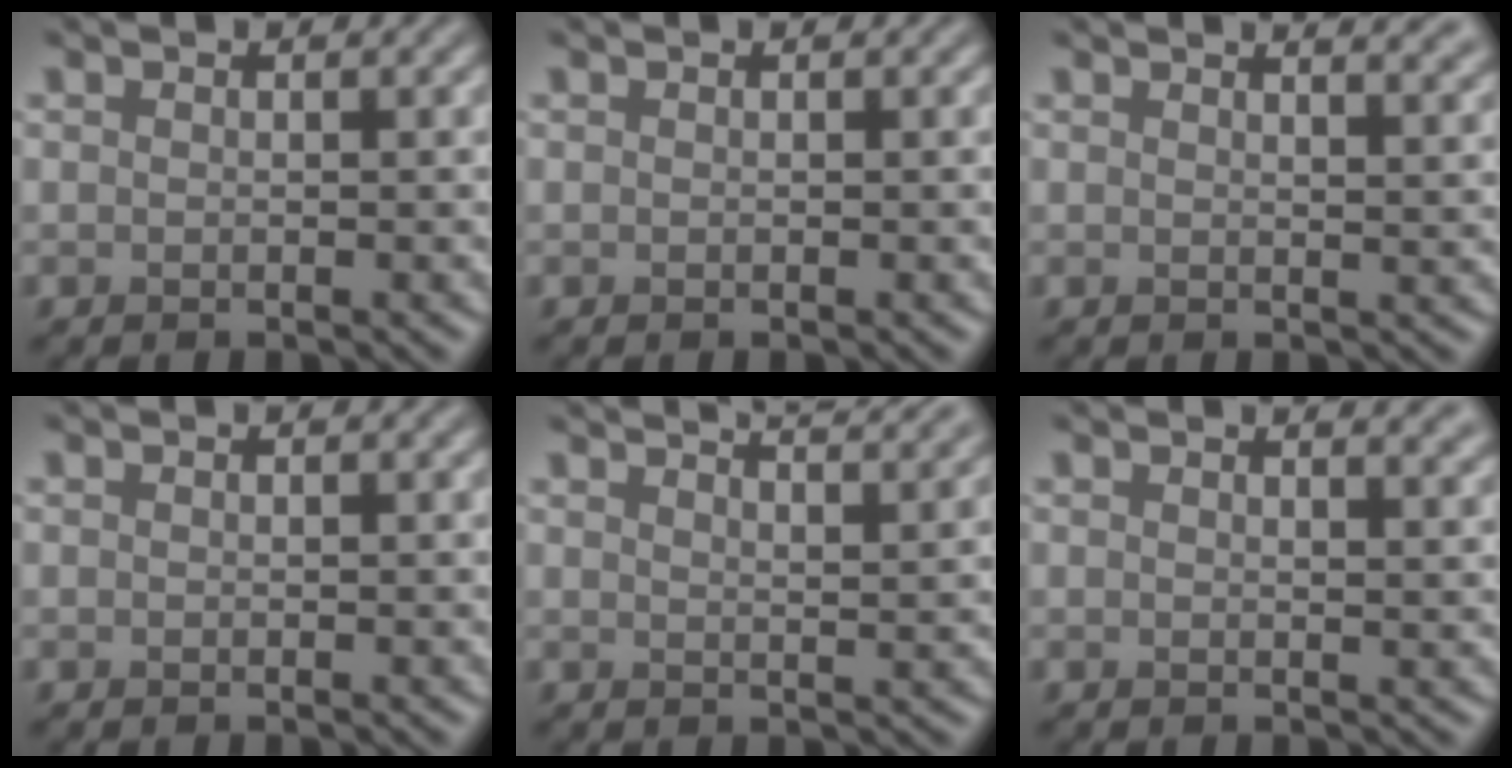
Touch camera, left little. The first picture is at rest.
{"total": 0.0}
{"total": 4.8, "force": [3.6, 1.8, 2.6], "torque": [-0.001, 0.029, 0.014]}
{"total": 0.0}
{"total": 7.1, "force": [5.8, 1.9, 3.5], "torque": [-0.020, 0.038, 0.038]}
{"total": 3.5, "force": [2.7, 1.4, 1.9], "torque": [0.002, 0.017, 0.017]}